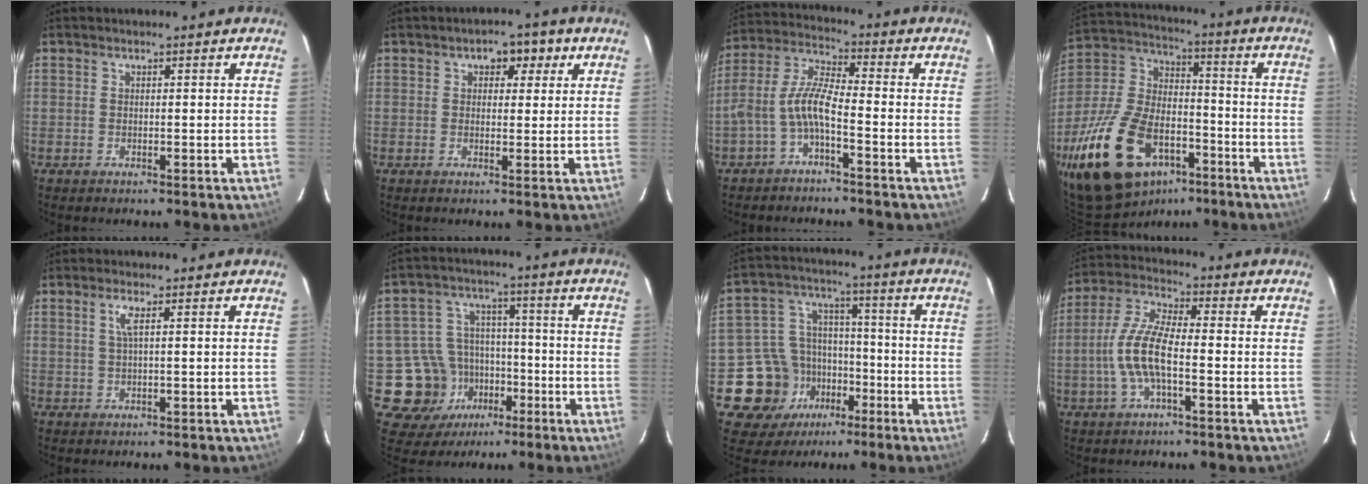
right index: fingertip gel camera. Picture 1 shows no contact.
{"total": 4.6, "force": [1.9, 3.3, 2.7], "torque": [-0.037, 0.017, 0.023]}
{"total": 7.2, "force": [-3.2, 1.8, 6.2], "torque": [-0.150, 0.017, -0.063]}
{"total": 24.9, "force": [-13.5, 13.6, 15.9], "torque": [-0.335, -0.002, -0.221]}
{"total": 2.0, "force": [0.6, -0.2, 1.9], "torque": [-0.039, 0.000, 0.011]}
{"total": 12.5, "force": [-5.2, 10.9, 3.4], "torque": [-0.090, 0.034, -0.064]}
{"total": 13.5, "force": [-6.1, 11.1, 4.5], "torque": [-0.111, 0.040, -0.082]}
{"total": 9.8, "force": [-2.4, 2.9, 9.1], "torque": [-0.197, 0.004, -0.049]}